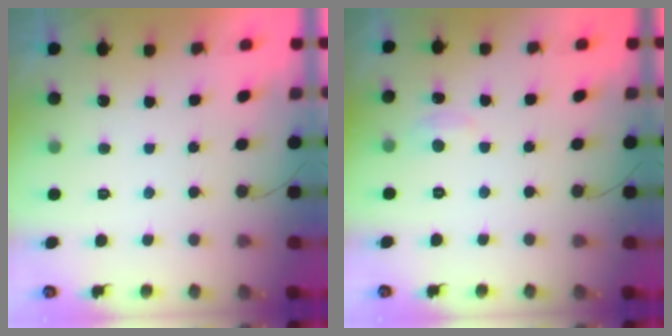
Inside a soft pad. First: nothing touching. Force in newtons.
{"total": 3.2, "press": 3.2, "slide": 0.4}